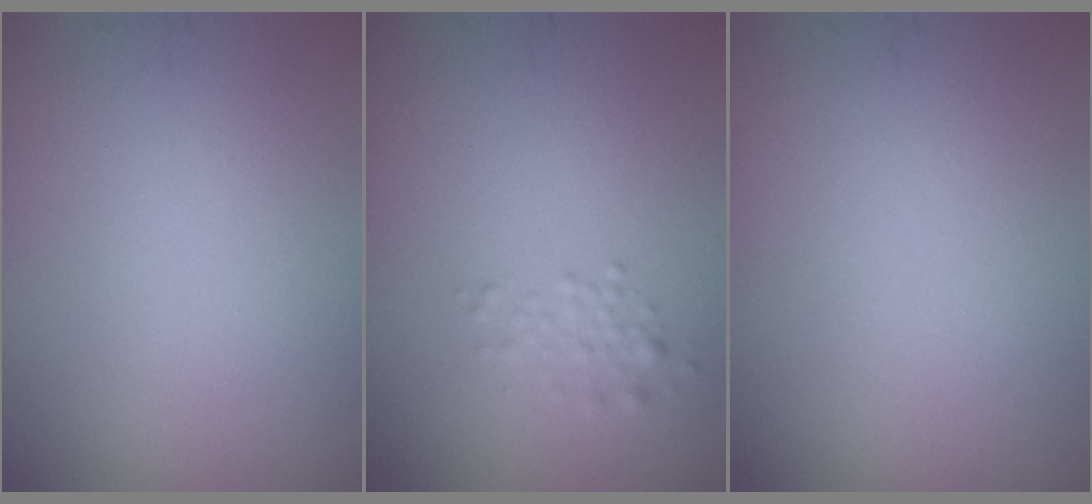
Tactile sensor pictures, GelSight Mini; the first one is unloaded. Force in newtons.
{"total": 1.2, "press": 1.1, "slide": 0.1}
{"total": 0.0}